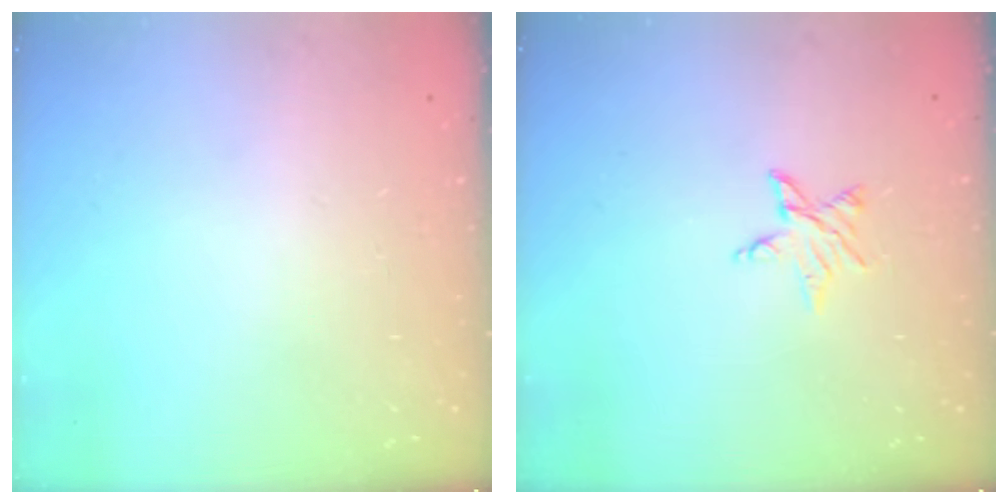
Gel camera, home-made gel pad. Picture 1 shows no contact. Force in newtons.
{"total": 5.2, "press": 5.2, "slide": 0.6}